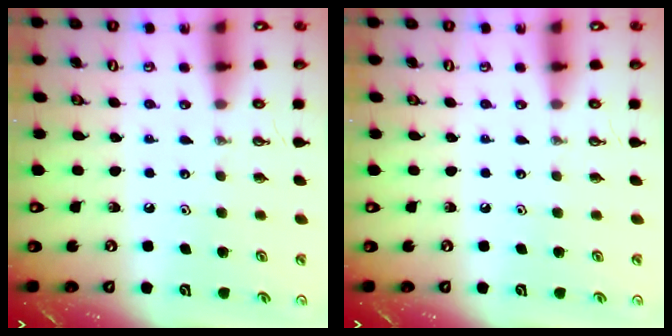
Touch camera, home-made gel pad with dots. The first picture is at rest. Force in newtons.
{"total": 0.0}